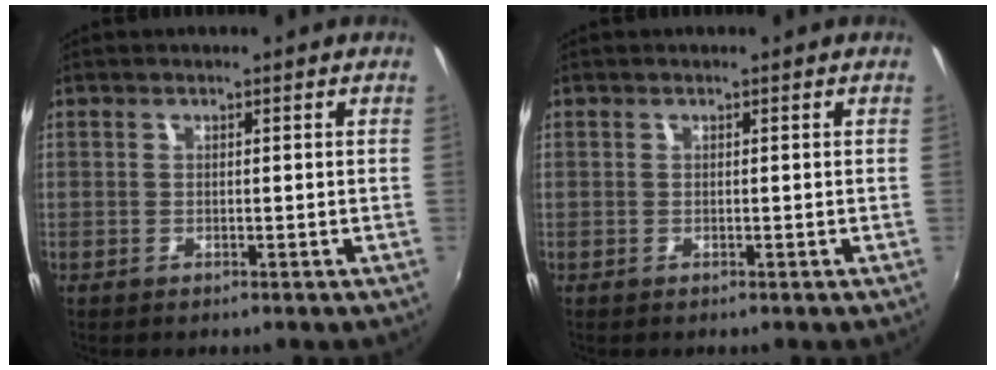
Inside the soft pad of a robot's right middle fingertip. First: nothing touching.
{"total": 0.0}